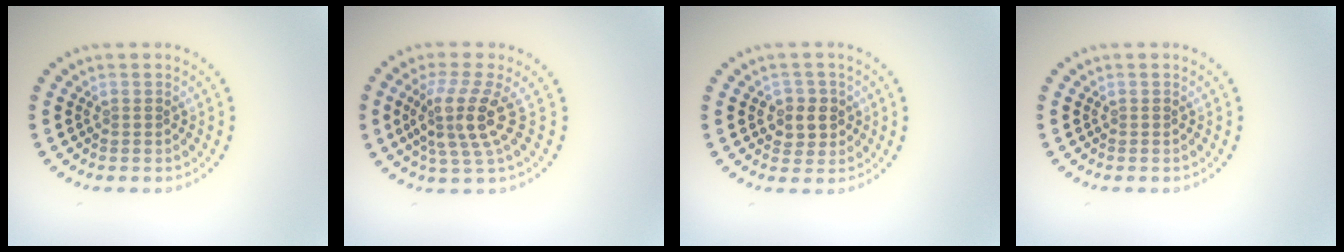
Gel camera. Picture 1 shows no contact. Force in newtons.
{"total": 4.1, "press": 3.1, "slide": 2.7}
{"total": 2.4, "press": 2.2, "slide": 0.7}
{"total": 0.0}